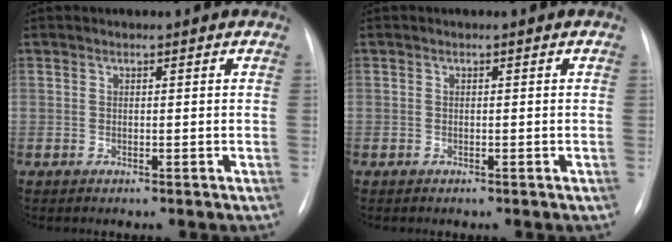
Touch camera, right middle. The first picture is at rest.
{"total": 0.0}